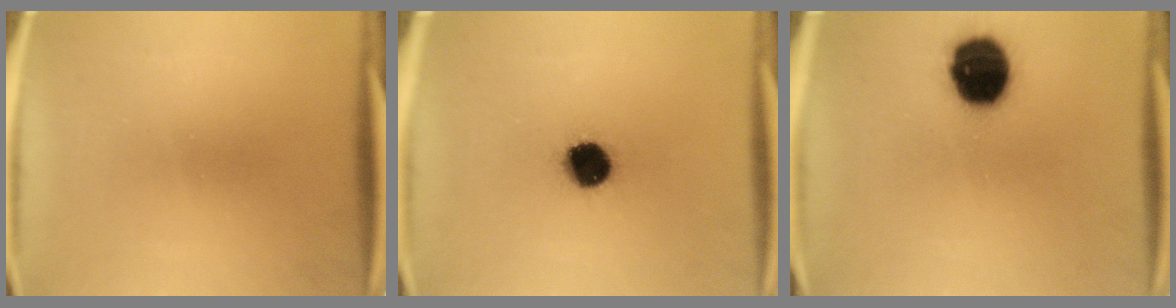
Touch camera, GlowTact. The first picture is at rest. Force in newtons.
{"total": 10.6}
{"total": 15.1}